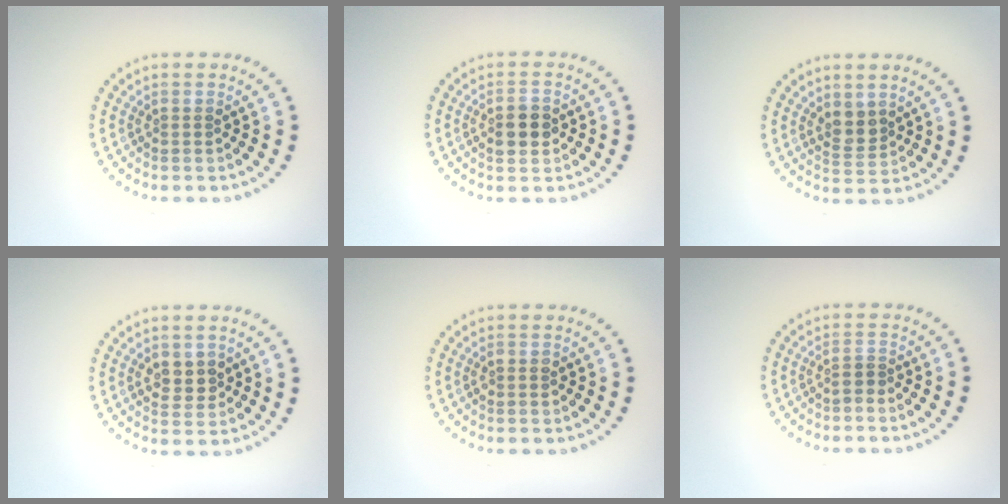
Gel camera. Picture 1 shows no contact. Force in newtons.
{"total": 2.9, "press": 2.9, "slide": 0.1}
{"total": 2.0, "press": 1.8, "slide": 0.9}
{"total": 2.3, "press": 2.2, "slide": 0.6}
{"total": 1.1, "press": 1.1, "slide": 0.2}
{"total": 0.9, "press": 0.6, "slide": 0.6}